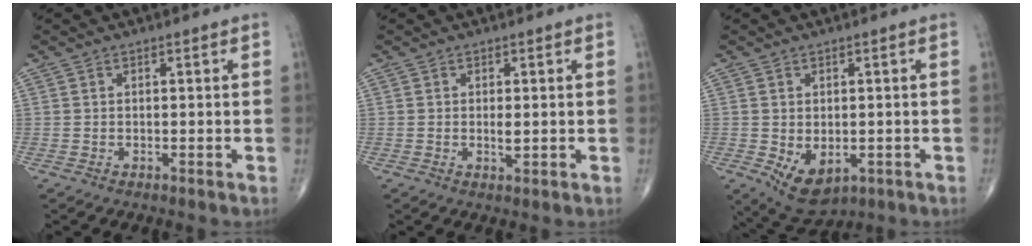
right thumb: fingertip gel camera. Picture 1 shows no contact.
{"total": 1.6, "force": [0.0, 0.5, 1.5], "torque": [-0.026, -0.004, 0.001]}
{"total": 7.6, "force": [-1.9, 4.9, 5.5], "torque": [-0.077, -0.009, -0.012]}